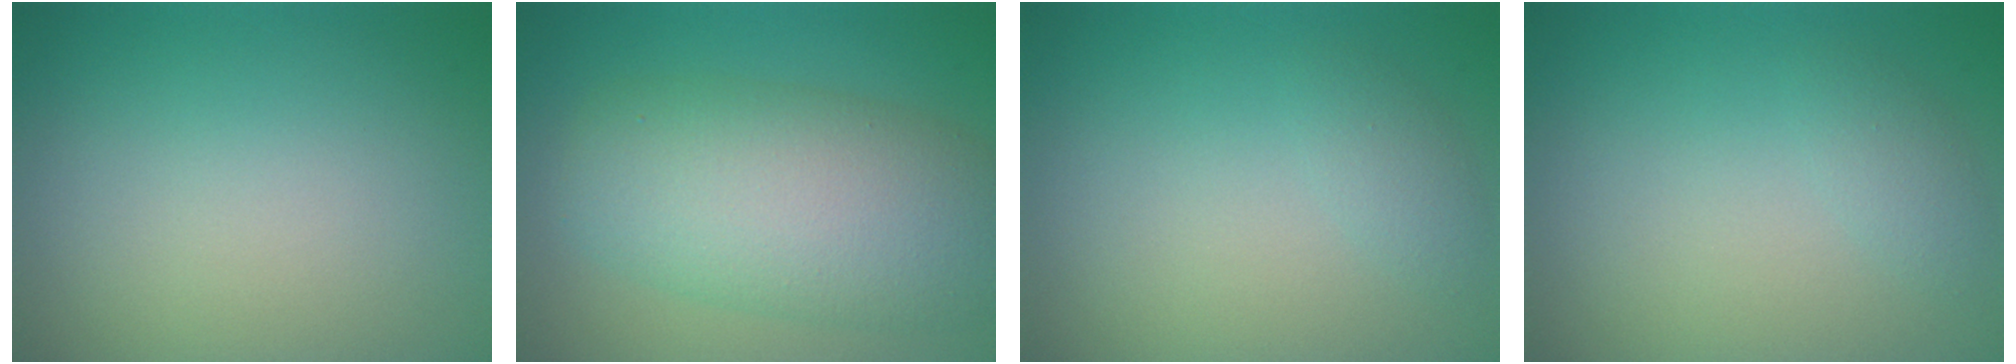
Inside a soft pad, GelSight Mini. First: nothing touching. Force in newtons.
{"total": 9.3, "press": 9.3, "slide": 0.3}
{"total": 1.2, "press": 1.2, "slide": 0.1}
{"total": 1.2, "press": 1.2, "slide": 0.1}